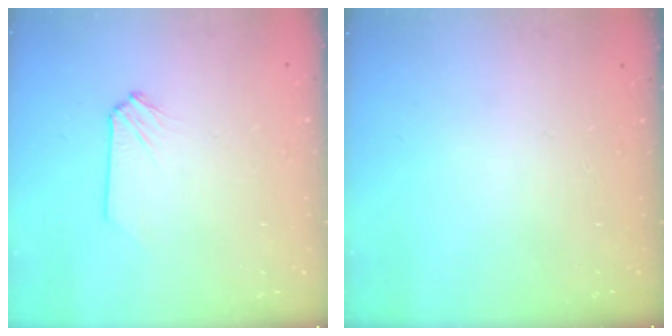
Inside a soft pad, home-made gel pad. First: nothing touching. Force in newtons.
{"total": 0.0}